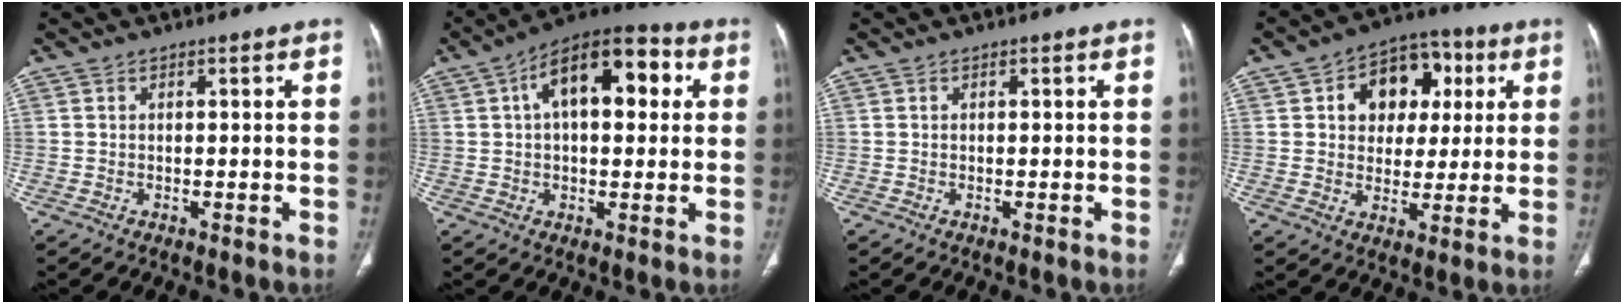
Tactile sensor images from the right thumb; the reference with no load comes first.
{"total": 15.6, "force": [4.2, 7.9, 12.7], "torque": [-0.170, 0.029, 0.058]}
{"total": 0.0}
{"total": 12.9, "force": [3.8, 9.6, 7.7], "torque": [-0.059, 0.008, 0.053]}